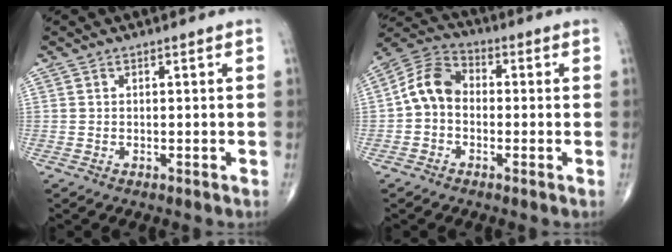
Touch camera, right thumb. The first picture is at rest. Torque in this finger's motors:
{"motor_torque": [-0.24, 0.55, 0.35, -0.33, 0.22]}